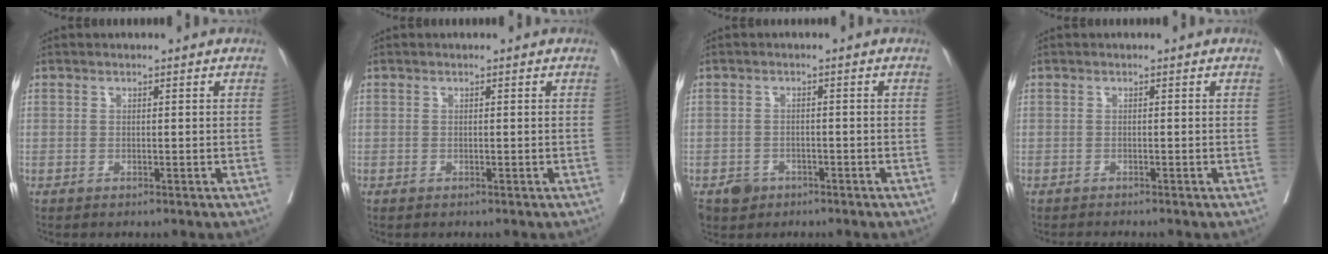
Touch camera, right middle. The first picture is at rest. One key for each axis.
{"total": 0.0}
{"total": 2.9, "fx": -1.8, "fy": 2.3, "fz": 0.6, "tx": -0.009, "ty": 0.006, "tz": -0.024}
{"total": 1.4, "fx": -1.3, "fy": -0.3, "fz": 0.3, "tx": -0.003, "ty": -0.003, "tz": -0.020}